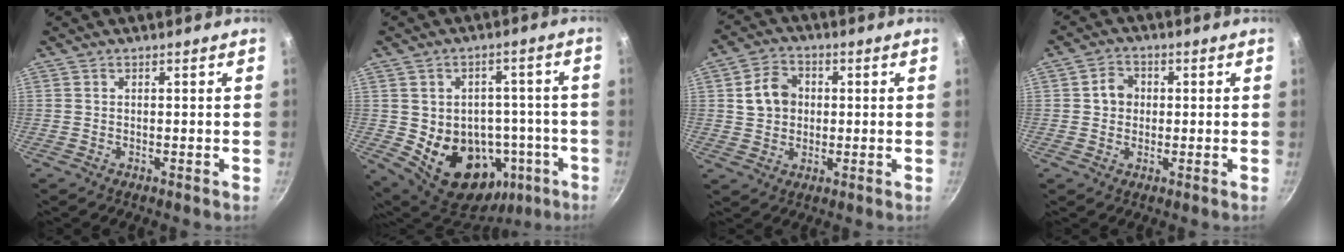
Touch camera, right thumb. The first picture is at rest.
{"total": 18.4, "force": [-5.0, 14.1, 10.7], "torque": [-0.119, 0.031, -0.045]}
{"total": 7.6, "force": [1.1, 6.3, 4.1], "torque": [-0.051, 0.014, 0.012]}
{"total": 4.2, "force": [0.4, 3.7, 2.0], "torque": [-0.009, 0.009, 0.001]}